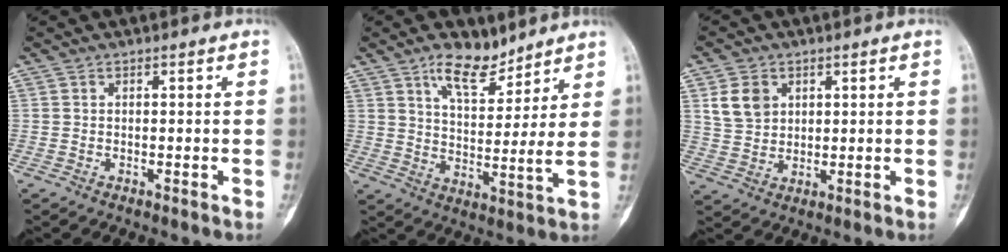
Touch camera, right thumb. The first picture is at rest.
{"total": 10.0, "force": [7.2, 3.7, 5.9], "torque": [-0.081, -0.056, 0.127]}
{"total": 6.3, "force": [2.5, 4.9, 3.2], "torque": [-0.044, -0.008, 0.052]}